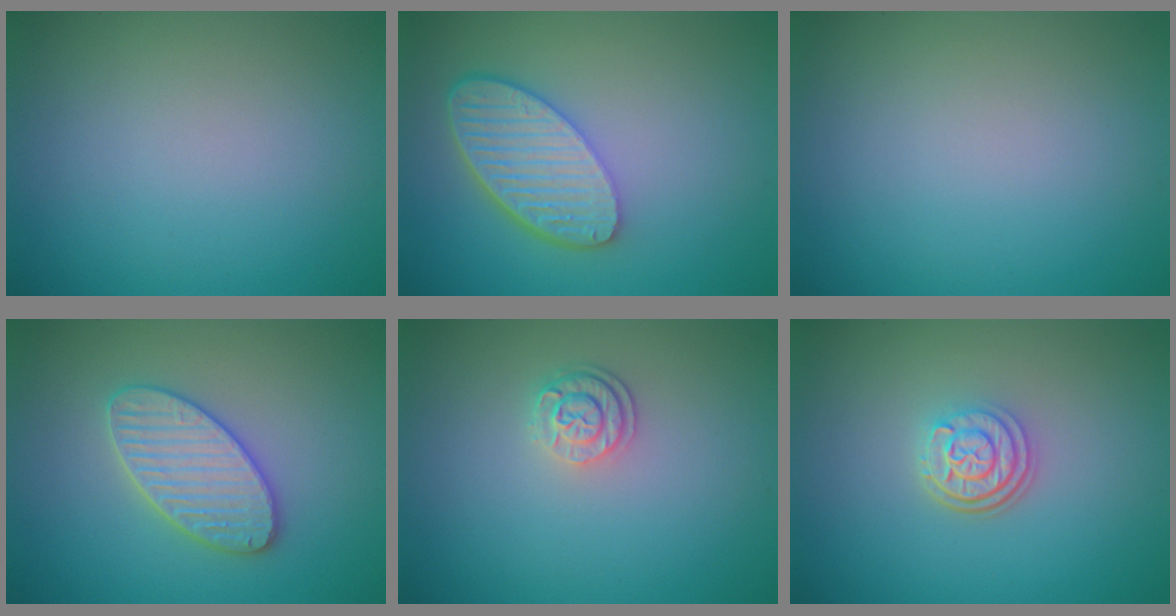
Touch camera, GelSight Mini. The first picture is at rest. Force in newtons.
{"total": 5.9, "press": 4.5, "slide": 3.8}
{"total": 0.0}
{"total": 3.9, "press": 3.9, "slide": 0.5}
{"total": 2.1, "press": 1.8, "slide": 1.2}
{"total": 3.0, "press": 2.4, "slide": 1.8}